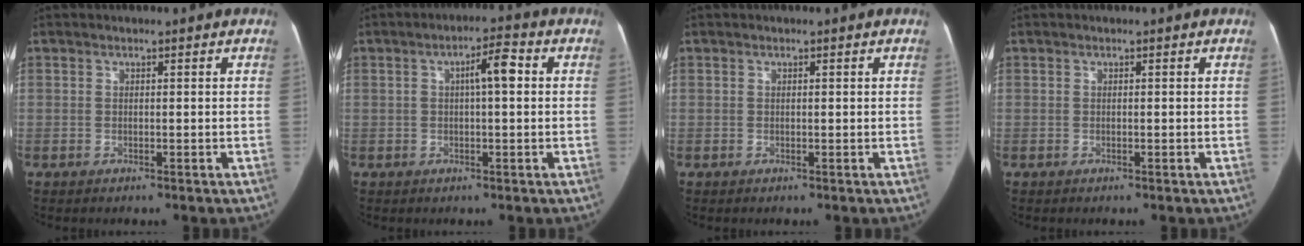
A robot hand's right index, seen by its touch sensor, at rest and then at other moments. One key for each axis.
{"total": 5.0, "fx": 0.9, "fy": 1.0, "fz": 4.9, "tx": -0.081, "ty": 0.018, "tz": 0.010}
{"total": 0.0}
{"total": 0.0}